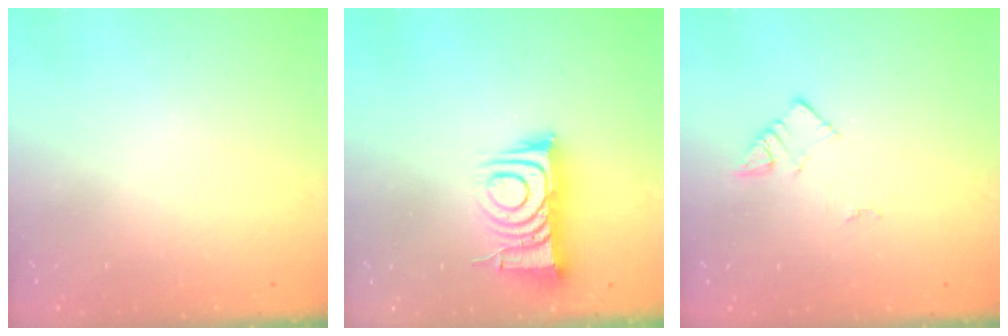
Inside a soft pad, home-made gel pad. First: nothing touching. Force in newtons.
{"total": 10.5, "press": 10.4, "slide": 1.3}
{"total": 2.3, "press": 2.3, "slide": 0.3}